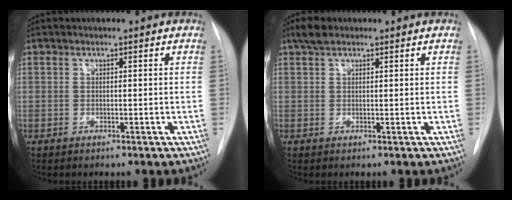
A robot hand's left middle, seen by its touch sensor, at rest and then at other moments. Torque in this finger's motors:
{"motor_torque": [0.26, -0.21, -0.13, -0.03]}